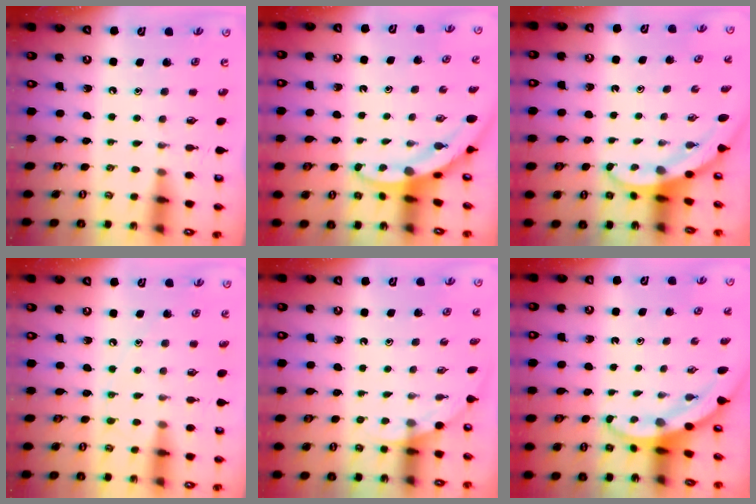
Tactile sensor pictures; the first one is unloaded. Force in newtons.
{"total": 3.3, "press": 3.3, "slide": 0.2}
{"total": 3.1, "press": 3.1, "slide": 0.1}
{"total": 6.7, "press": 6.6, "slide": 0.9}
{"total": 1.8, "press": 1.8, "slide": 0.1}
{"total": 3.7, "press": 3.7, "slide": 0.1}